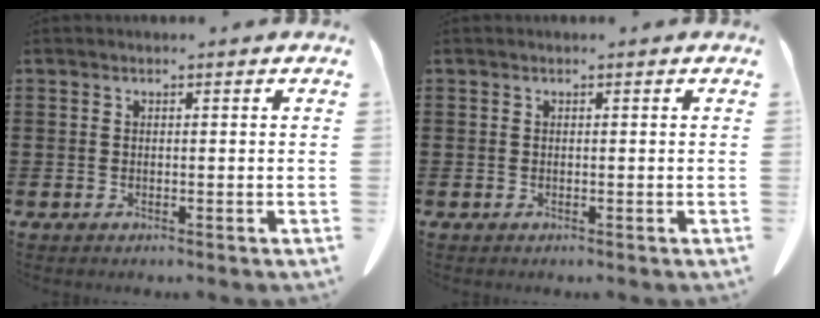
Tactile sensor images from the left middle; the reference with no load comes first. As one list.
[{"total": 0.0}]